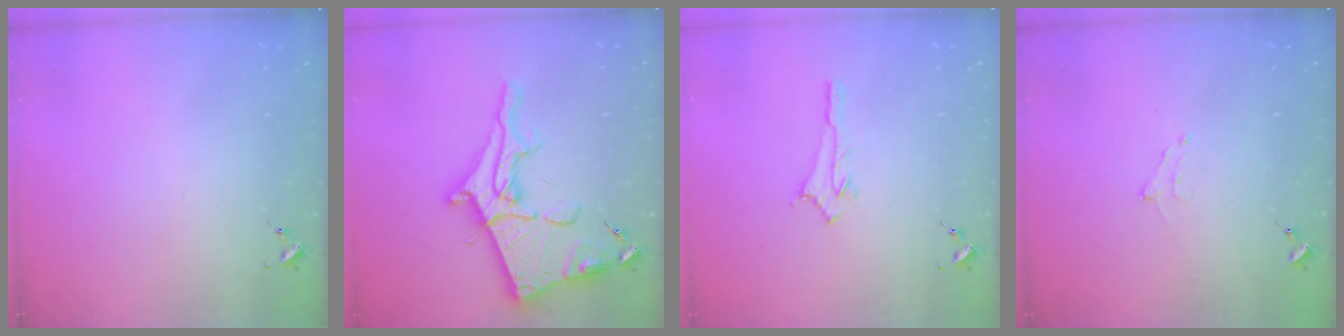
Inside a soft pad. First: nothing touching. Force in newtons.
{"total": 19.1, "press": 19.1, "slide": 1.4}
{"total": 2.9, "press": 2.9, "slide": 0.3}
{"total": 5.4, "press": 5.3, "slide": 0.8}